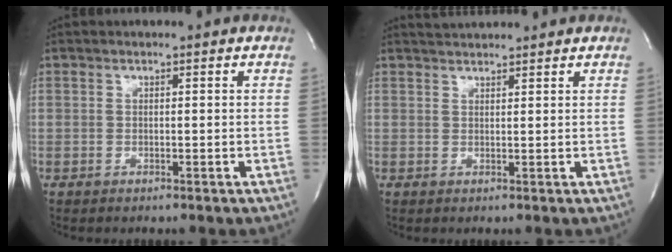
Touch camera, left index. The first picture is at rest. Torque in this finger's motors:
{"motor_torque": [0.14, -0.08, 0.02, 0.00]}